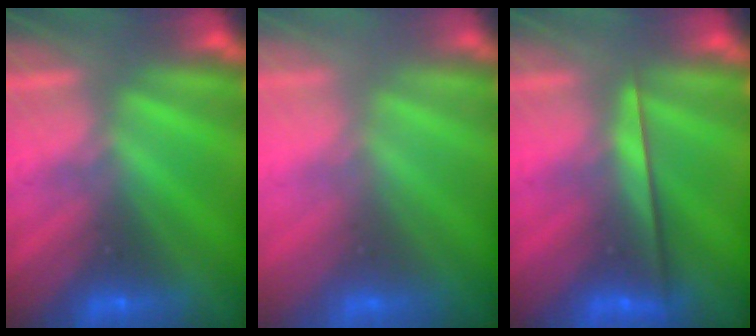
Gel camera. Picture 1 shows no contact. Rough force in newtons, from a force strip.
{"total": 2.9}
{"total": 2.3}